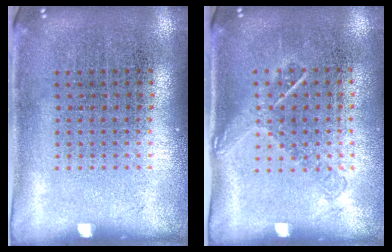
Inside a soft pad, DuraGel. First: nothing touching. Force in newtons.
{"total": 1.2, "press": 0.9, "slide": 0.9}